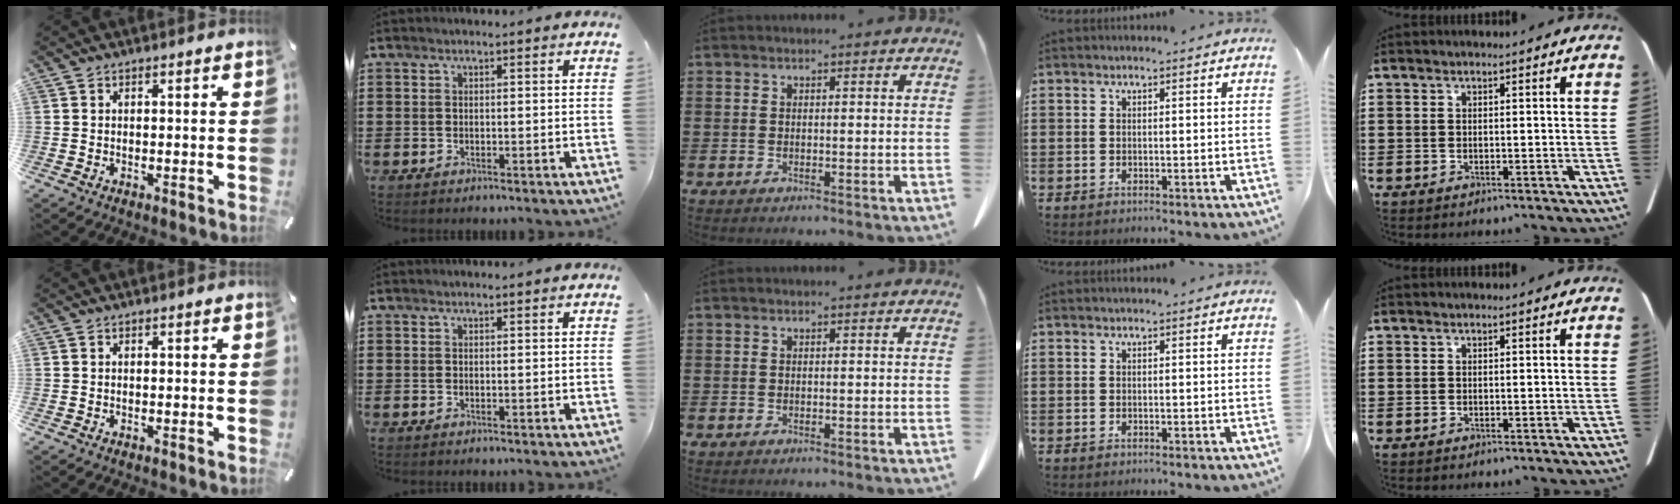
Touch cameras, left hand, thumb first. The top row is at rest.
{}